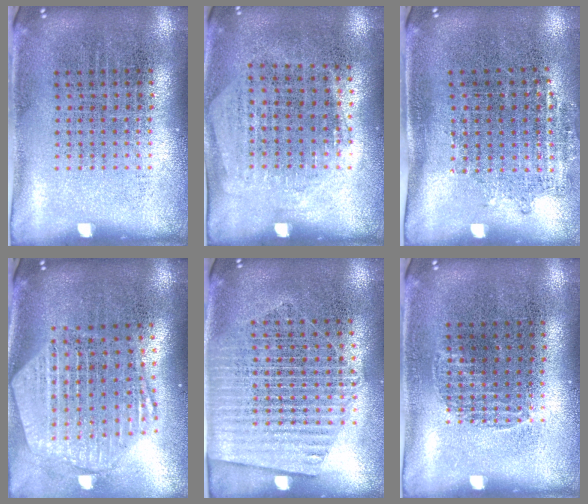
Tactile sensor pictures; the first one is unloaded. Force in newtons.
{"total": 1.3, "press": 1.1, "slide": 0.6}
{"total": 1.1, "press": 0.9, "slide": 0.7}
{"total": 2.6, "press": 2.1, "slide": 1.5}
{"total": 1.5, "press": 1.4, "slide": 0.6}
{"total": 0.6, "press": 0.6, "slide": 0.1}